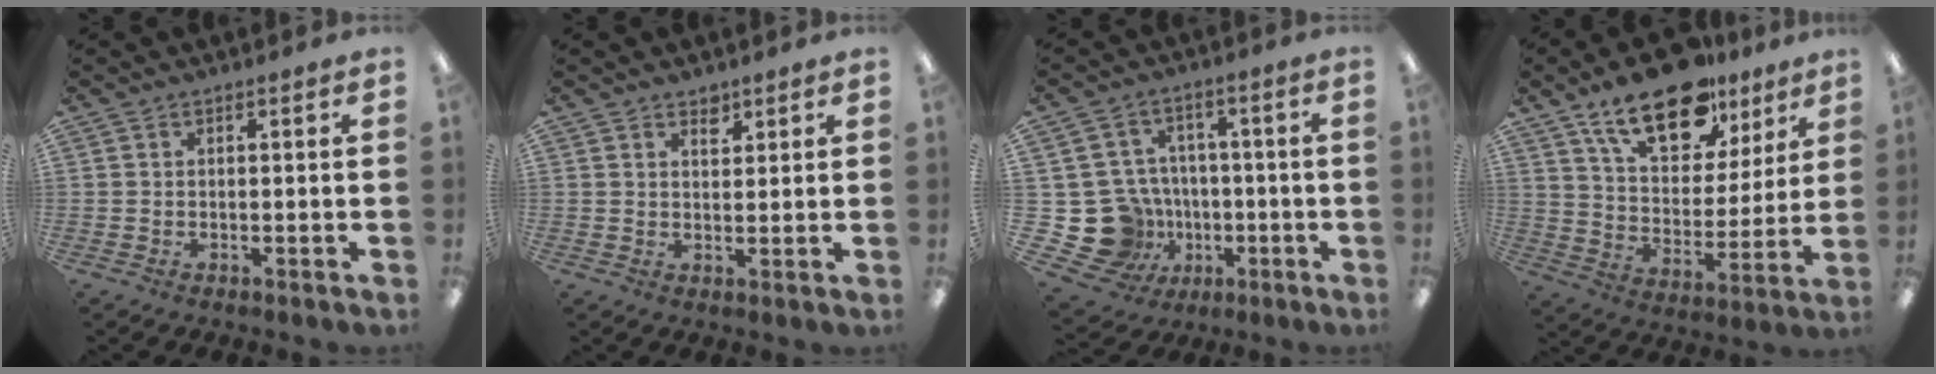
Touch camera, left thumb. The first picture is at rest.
{"total": 2.6, "force": [2.1, 1.3, 0.9], "torque": [0.003, -0.015, 0.034]}
{"total": 14.5, "force": [-3.2, 13.4, 4.4], "torque": [-0.108, 0.020, -0.032]}
{"total": 20.8, "force": [14.0, 10.3, 11.5], "torque": [-0.182, -0.072, 0.240]}